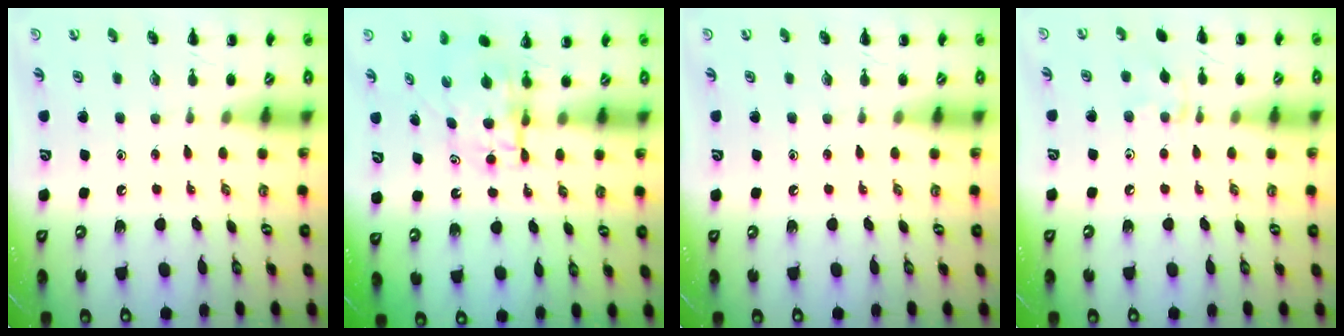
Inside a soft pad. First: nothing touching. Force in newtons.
{"total": 4.8, "press": 4.8, "slide": 0.4}
{"total": 0.0}
{"total": 5.0, "press": 4.9, "slide": 1.0}